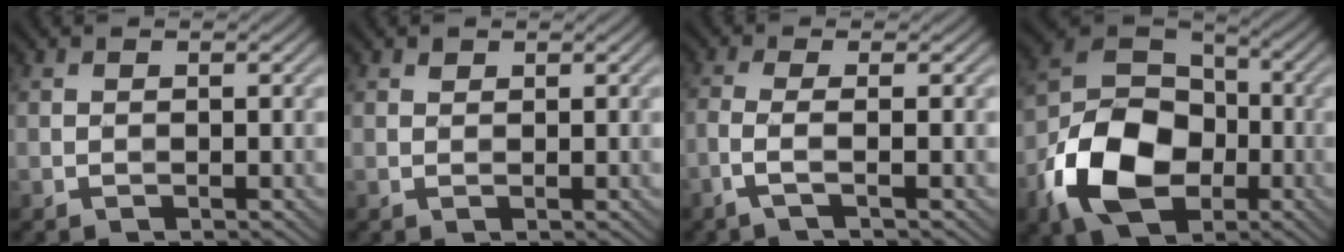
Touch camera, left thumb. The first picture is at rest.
{"total": 0.6, "force": [0.4, 0.3, 0.2], "torque": [-0.002, -0.001, 0.010]}
{"total": 2.9, "force": [-1.0, 0.5, 2.6], "torque": [-0.047, 0.006, -0.039]}
{"total": 13.7, "force": [-5.2, 9.4, 8.5], "torque": [-0.191, -0.020, -0.111]}